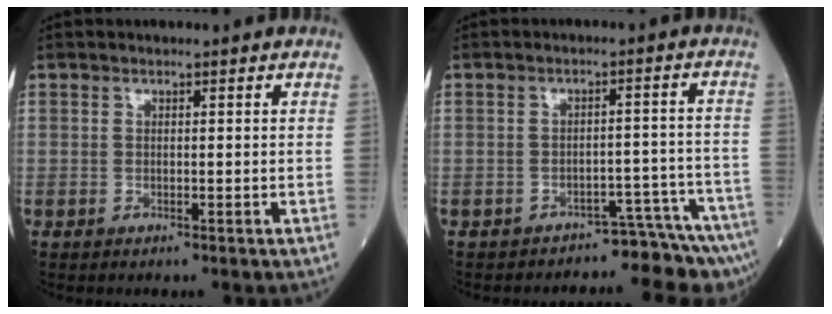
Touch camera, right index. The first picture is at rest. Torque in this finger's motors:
{"motor_torque": [0.36, -0.73, 0.26, 0.02]}